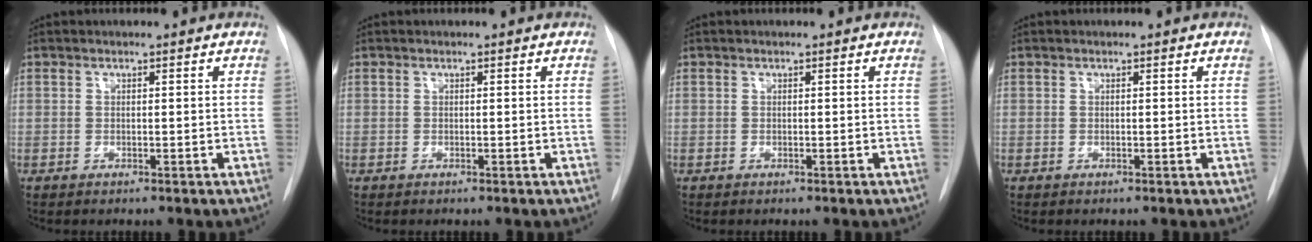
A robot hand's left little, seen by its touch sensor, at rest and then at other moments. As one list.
[{"total": 0.0}, {"total": 0.0}, {"total": 0.0}]